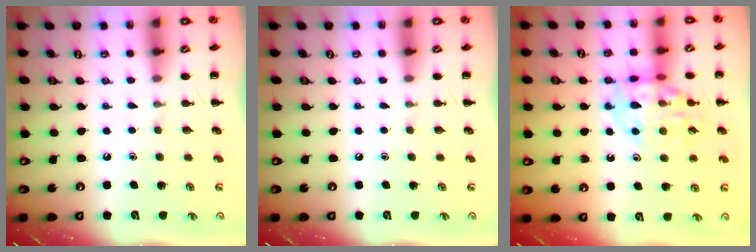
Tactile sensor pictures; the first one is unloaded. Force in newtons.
{"total": 0.0}
{"total": 13.9, "press": 13.8, "slide": 1.8}